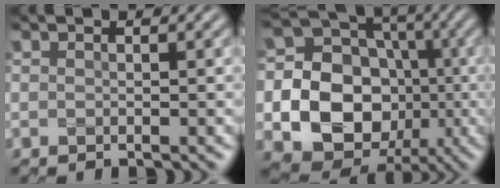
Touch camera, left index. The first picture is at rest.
{"total": 16.6, "force": [-2.1, 14.9, 7.1], "torque": [-0.159, 0.016, -0.056]}